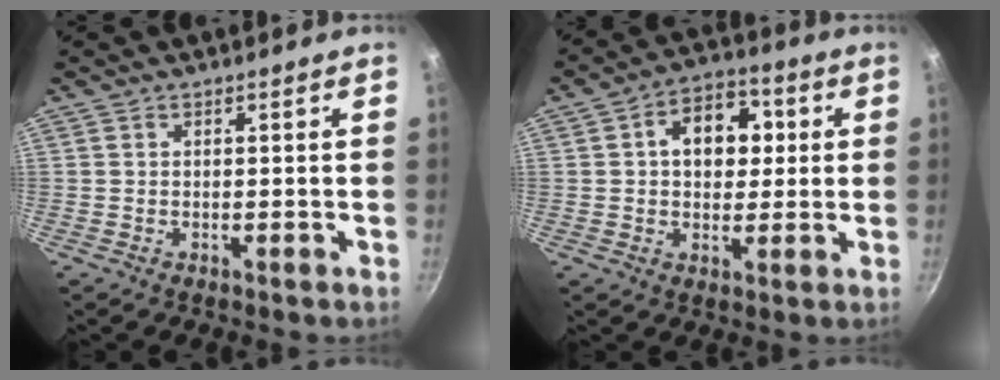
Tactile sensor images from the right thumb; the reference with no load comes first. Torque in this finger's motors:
{"motor_torque": [-0.53, 1.65, 0.51, -0.32, 0.06]}